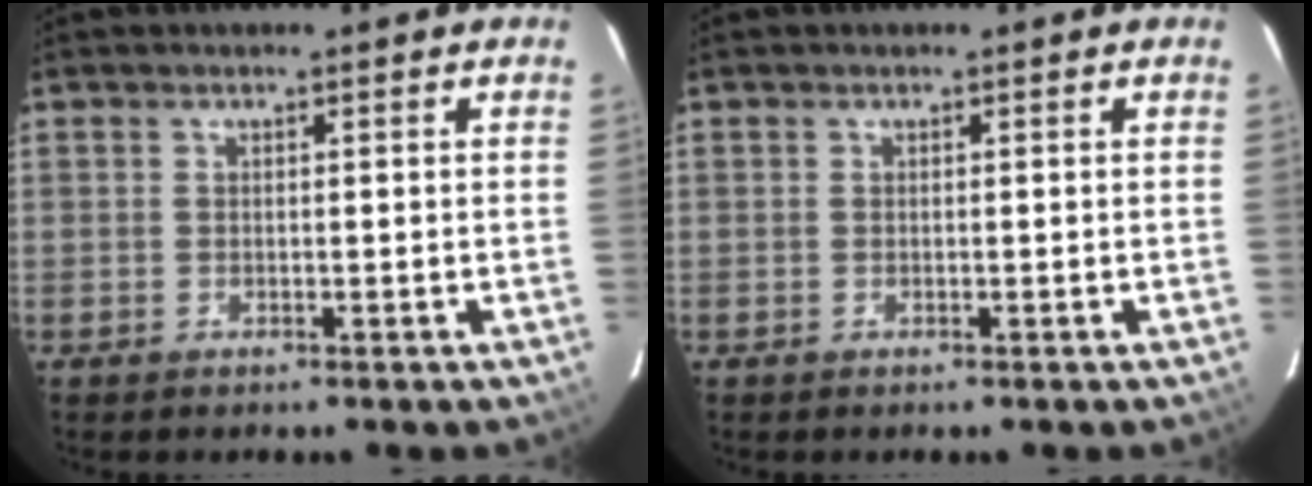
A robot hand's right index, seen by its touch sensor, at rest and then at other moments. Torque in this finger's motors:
{"motor_torque": [0.00, 0.02, -0.04, 0.00]}